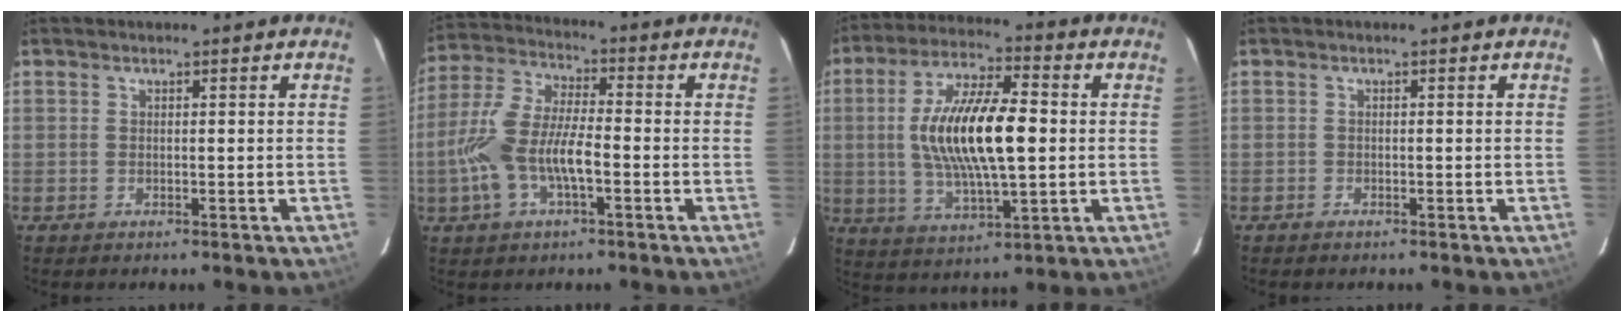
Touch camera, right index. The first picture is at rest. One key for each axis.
{"total": 12.0, "fx": -3.5, "fy": 4.6, "fz": 10.5, "tx": -0.227, "ty": 0.005, "tz": -0.067}
{"total": 16.9, "fx": 0.6, "fy": 5.6, "fz": 15.9, "tx": -0.300, "ty": 0.007, "tz": 0.012}
{"total": 0.7, "fx": -0.6, "fy": 0.2, "fz": 0.0, "tx": -0.003, "ty": 0.002, "tz": -0.011}